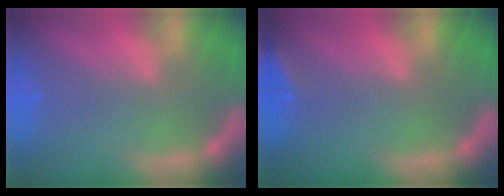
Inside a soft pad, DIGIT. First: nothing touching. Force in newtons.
{"total": 2.4}